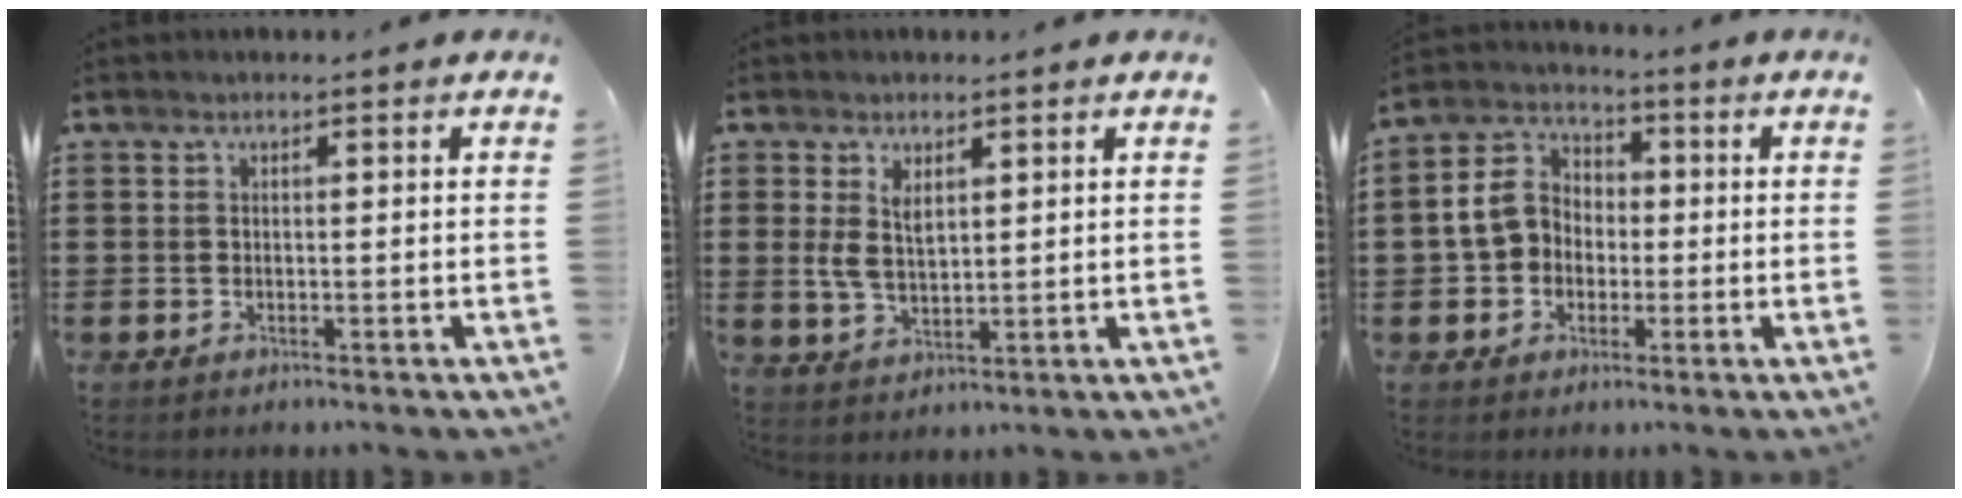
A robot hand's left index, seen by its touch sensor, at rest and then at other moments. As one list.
[{"total": 4.5, "force": [1.8, 2.4, 3.4], "torque": [-0.080, 0.003, 0.029]}, {"total": 7.3, "force": [-0.2, 6.3, 3.7], "torque": [-0.116, 0.013, -0.013]}]